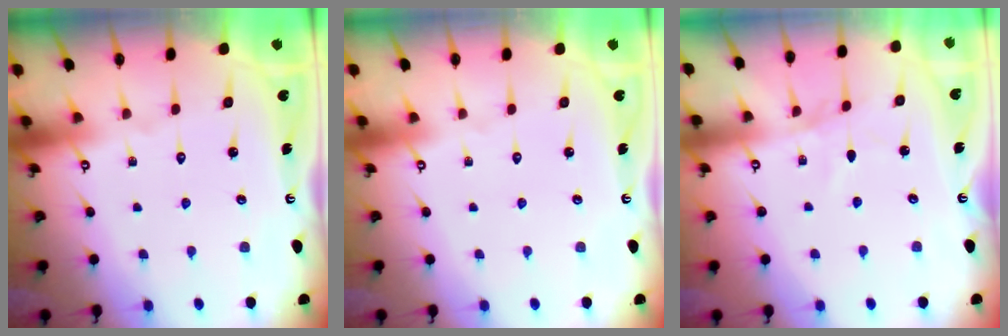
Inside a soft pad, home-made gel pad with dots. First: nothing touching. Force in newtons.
{"total": 0.0}
{"total": 2.9, "press": 2.8, "slide": 0.4}